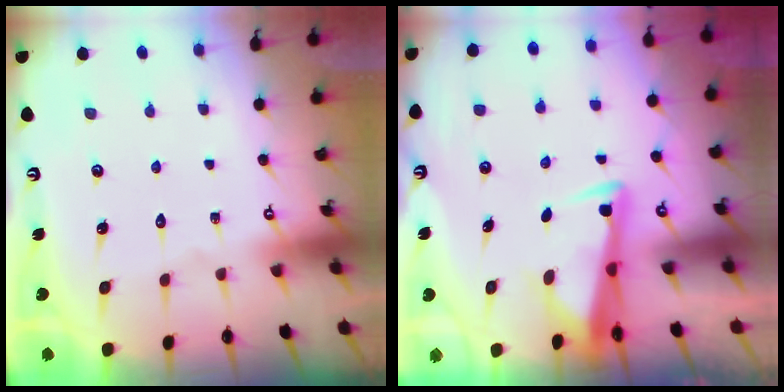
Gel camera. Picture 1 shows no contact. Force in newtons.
{"total": 3.6, "press": 3.5, "slide": 0.9}